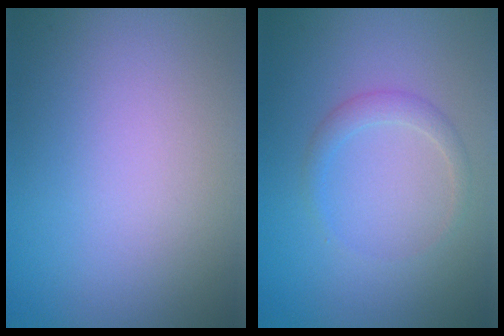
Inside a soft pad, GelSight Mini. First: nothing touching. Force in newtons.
{"total": 1.5, "press": 1.5, "slide": 0.0}